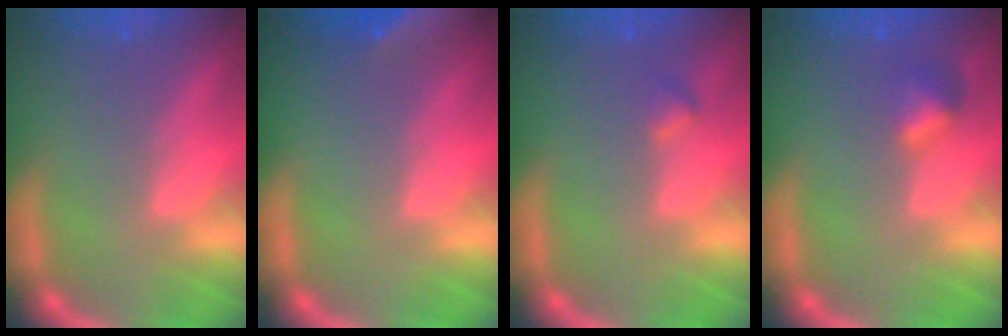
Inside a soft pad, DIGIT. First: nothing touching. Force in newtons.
{"total": 10.0}
{"total": 0.9}
{"total": 1.9}